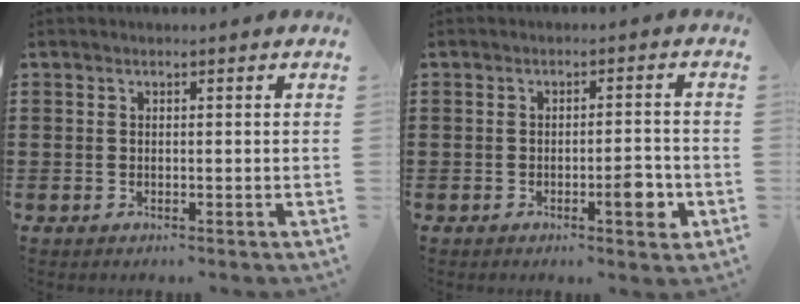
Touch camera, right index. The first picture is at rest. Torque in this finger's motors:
{"motor_torque": [0.88, -0.44, 0.25, 0.08]}